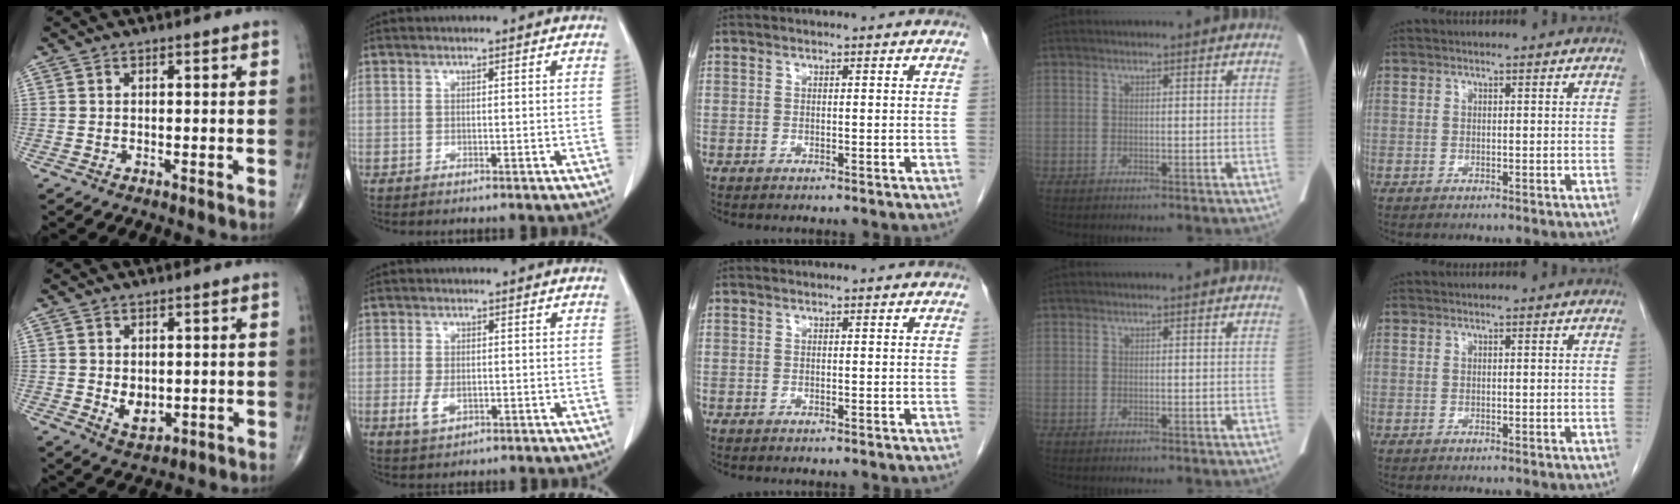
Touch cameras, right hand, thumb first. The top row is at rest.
{"thumb": {"total": 4.6, "force": [-0.1, 3.2, 3.3], "torque": [-0.039, -0.011, 0.011]}, "index": {"total": 3.0, "force": [-0.6, 1.9, 2.3], "torque": [-0.046, -0.002, -0.003]}}